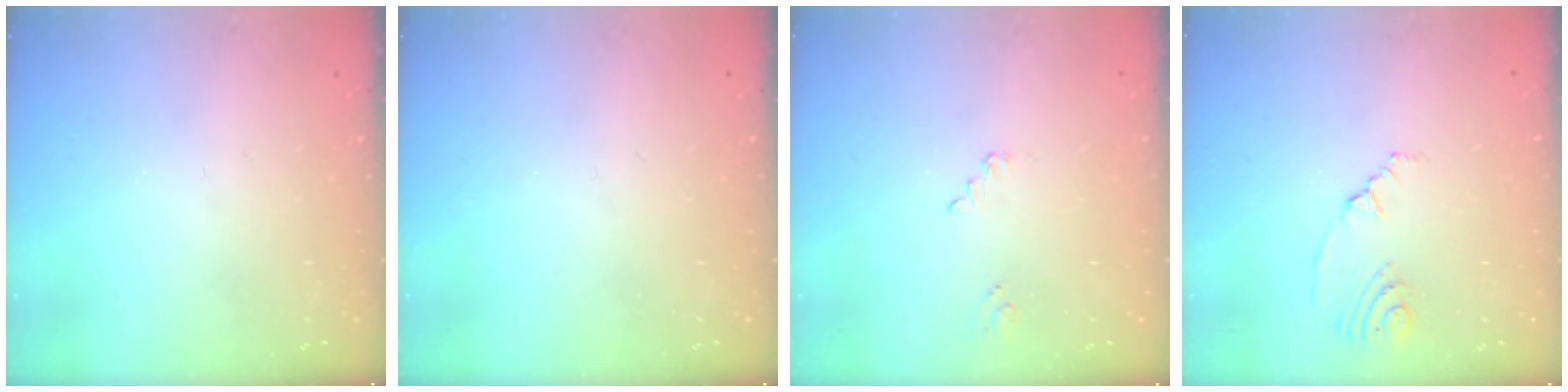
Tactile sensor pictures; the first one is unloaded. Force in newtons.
{"total": 0.0}
{"total": 1.2, "press": 1.2, "slide": 0.1}
{"total": 2.9, "press": 2.1, "slide": 2.0}